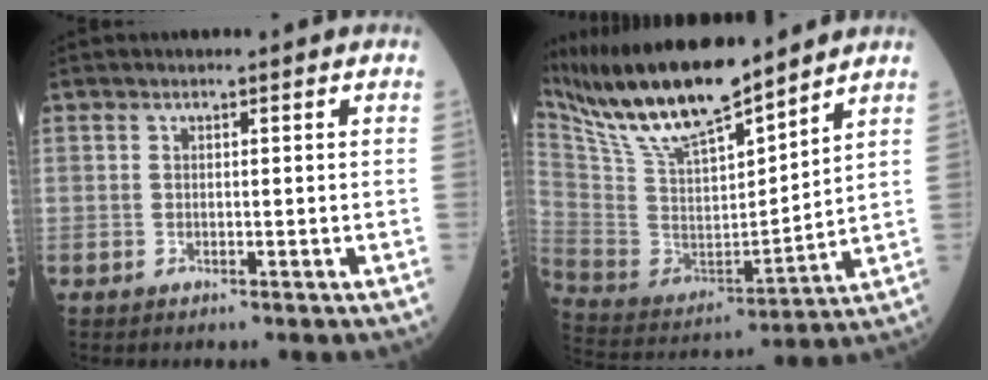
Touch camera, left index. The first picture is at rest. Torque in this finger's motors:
{"motor_torque": [0.50, -0.84, 0.77, 0.17]}